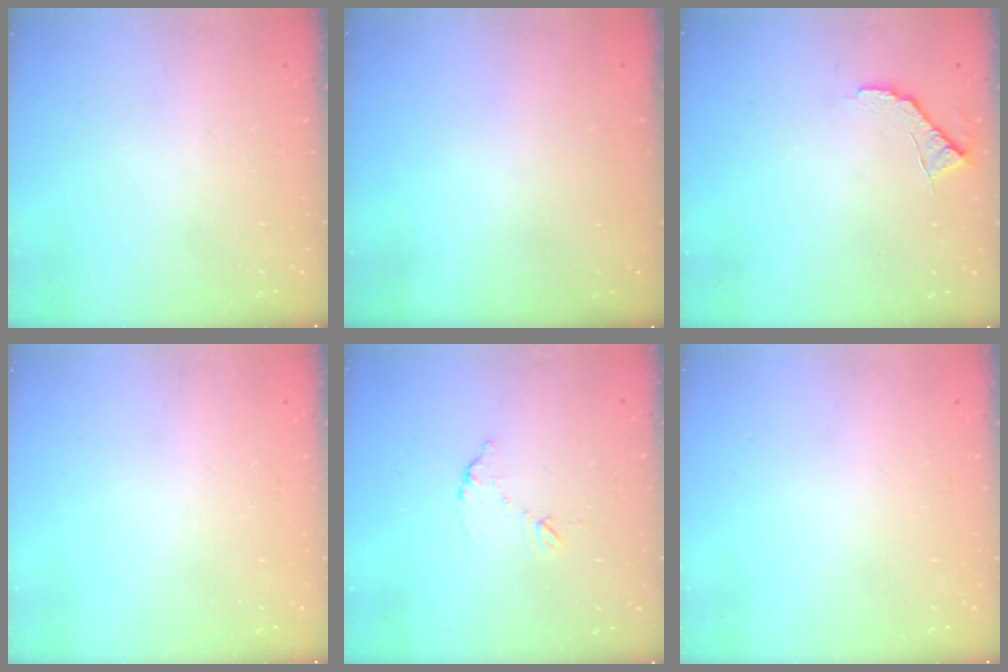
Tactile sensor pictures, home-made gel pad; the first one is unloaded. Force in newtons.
{"total": 2.9, "press": 2.9, "slide": 0.1}
{"total": 6.0, "press": 6.0, "slide": 0.4}
{"total": 0.0}
{"total": 6.3, "press": 6.3, "slide": 0.4}
{"total": 0.0}